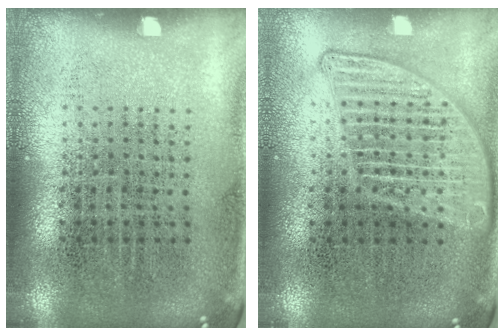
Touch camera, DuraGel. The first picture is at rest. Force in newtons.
{"total": 2.8, "press": 2.8, "slide": 0.3}